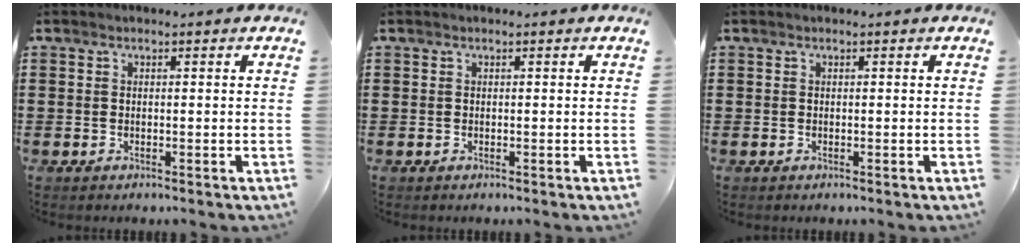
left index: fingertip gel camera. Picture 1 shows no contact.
{"total": 0.0}
{"total": 0.0}